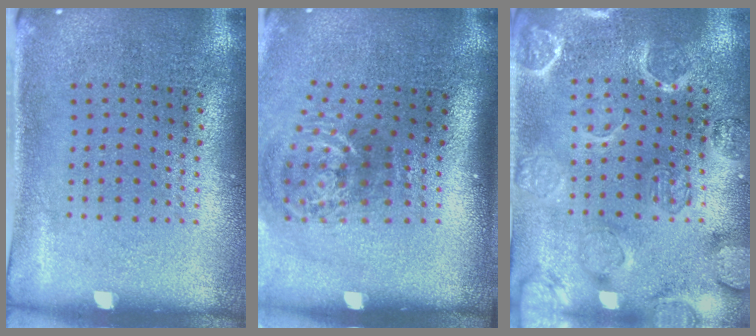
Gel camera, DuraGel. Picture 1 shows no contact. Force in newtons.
{"total": 2.1, "press": 1.3, "slide": 1.7}
{"total": 2.7, "press": 2.7, "slide": 0.1}